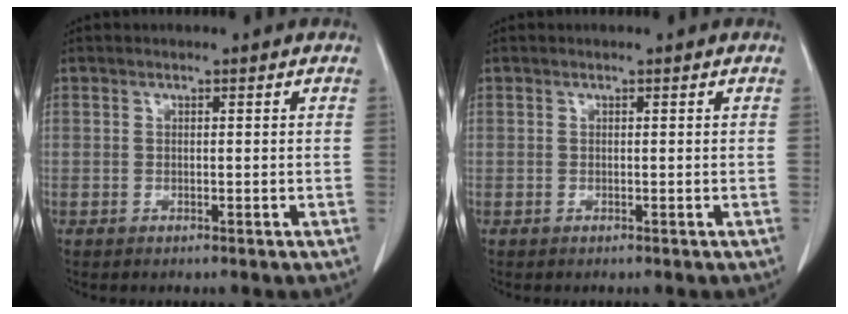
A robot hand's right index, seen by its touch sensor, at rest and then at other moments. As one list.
[{"total": 0.0}]